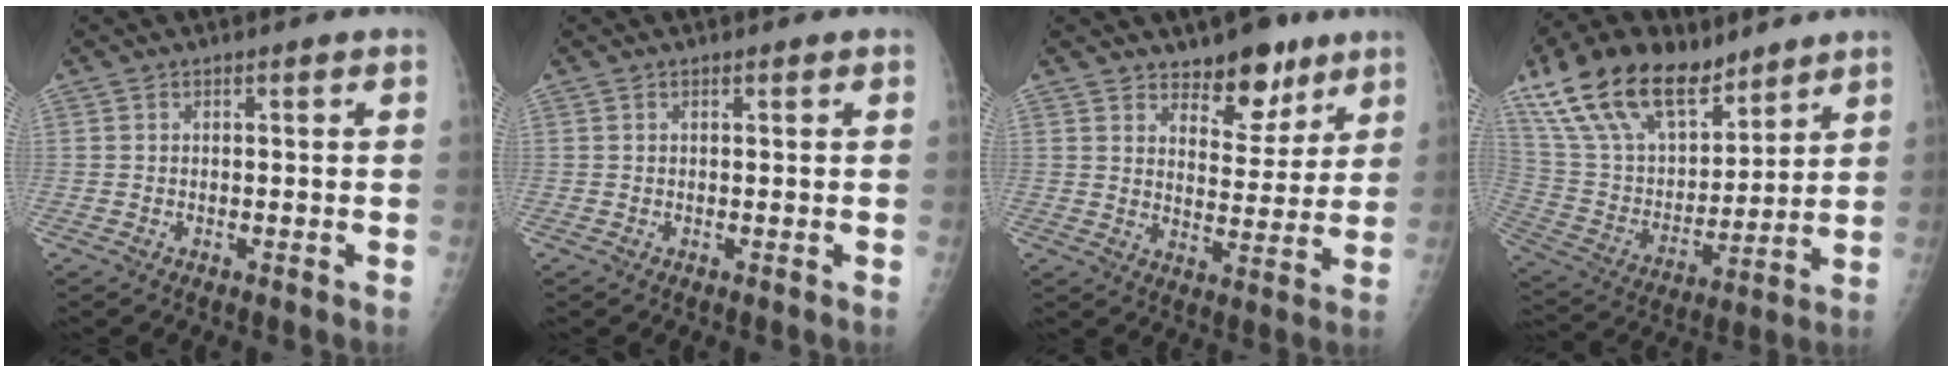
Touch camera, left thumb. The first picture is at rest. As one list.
[{"total": 0.0}, {"total": 9.5, "force": [6.8, 4.8, 4.5], "torque": [-0.030, -0.046, 0.106]}, {"total": 22.4, "force": [15.2, 11.1, 12.2], "torque": [-0.201, -0.036, 0.287]}]